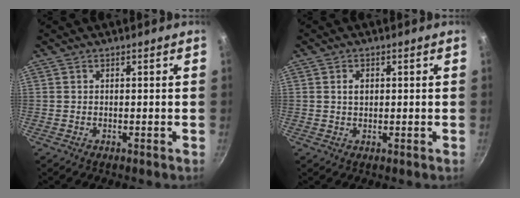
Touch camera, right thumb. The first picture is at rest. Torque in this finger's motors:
{"motor_torque": [-0.49, 0.59, 0.33, -0.06, -0.02]}